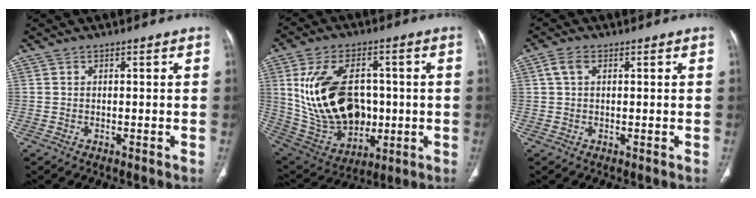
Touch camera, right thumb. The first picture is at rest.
{"total": 21.1, "force": [1.3, 14.1, 15.6], "torque": [-0.269, -0.001, 0.051]}
{"total": 2.5, "force": [0.8, 1.5, 1.8], "torque": [-0.043, 0.009, 0.017]}